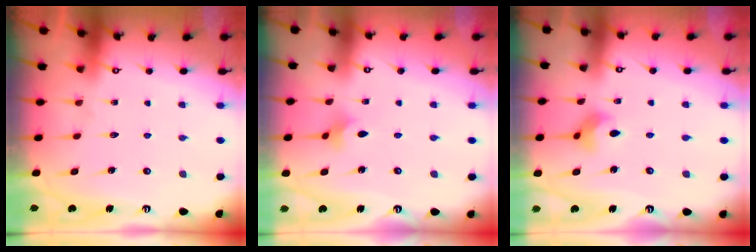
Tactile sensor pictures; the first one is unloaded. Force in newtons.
{"total": 2.0, "press": 1.9, "slide": 0.6}
{"total": 5.8, "press": 5.8, "slide": 0.5}